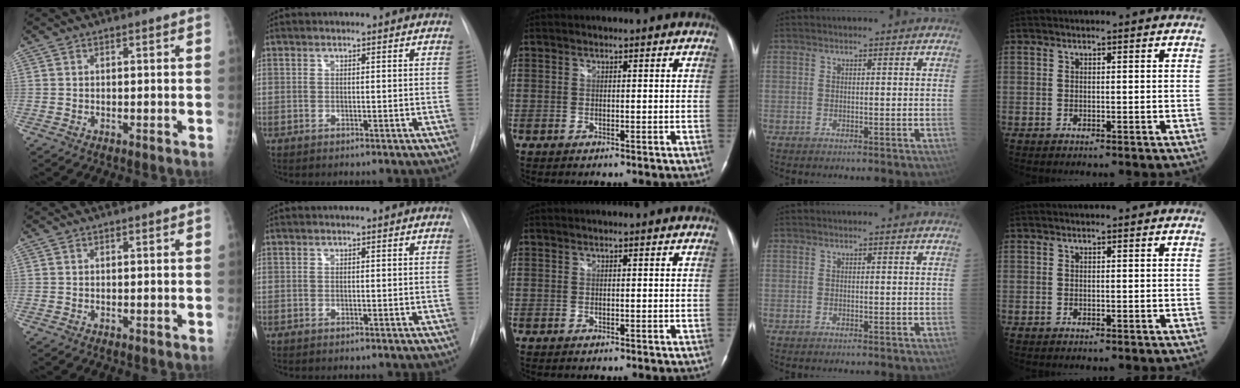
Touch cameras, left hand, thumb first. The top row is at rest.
{}